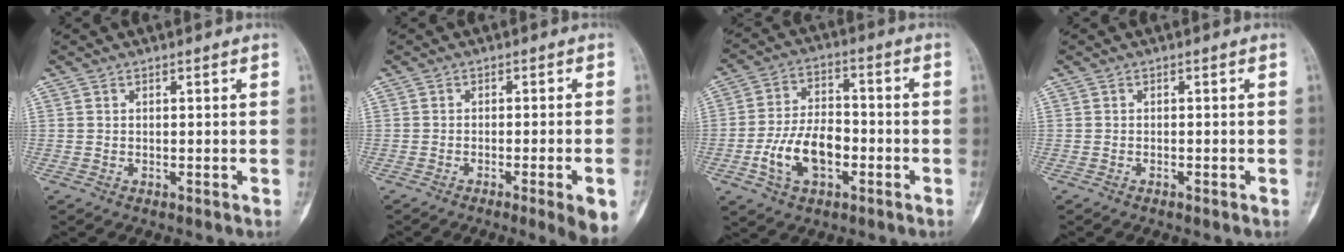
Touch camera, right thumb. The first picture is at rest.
{"total": 7.3, "force": [-3.7, 0.2, 6.3], "torque": [-0.079, 0.001, -0.050]}
{"total": 11.6, "force": [-3.6, 6.8, 8.7], "torque": [-0.150, 0.028, -0.065]}
{"total": 0.6, "force": [-0.4, 0.2, 0.4], "torque": [-0.008, 0.003, -0.007]}